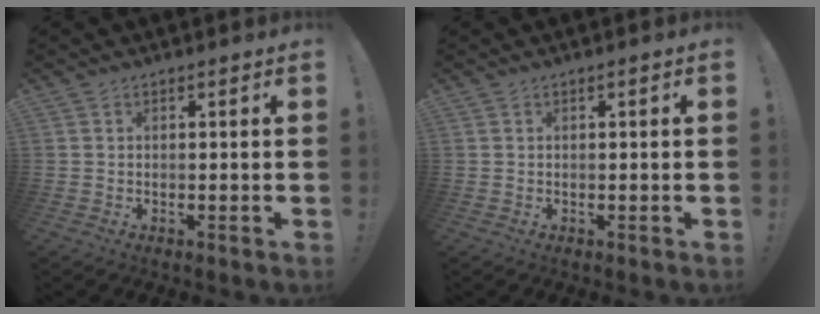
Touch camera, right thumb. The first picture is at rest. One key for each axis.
{"total": 0.6, "fx": -0.1, "fy": -0.1, "fz": 0.6, "tx": -0.013, "ty": 0.001, "tz": -0.003}